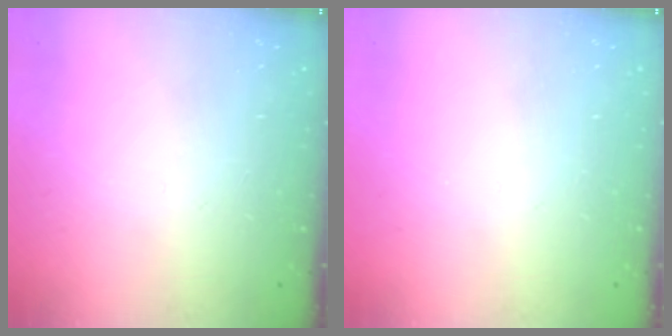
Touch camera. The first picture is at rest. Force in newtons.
{"total": 0.0}